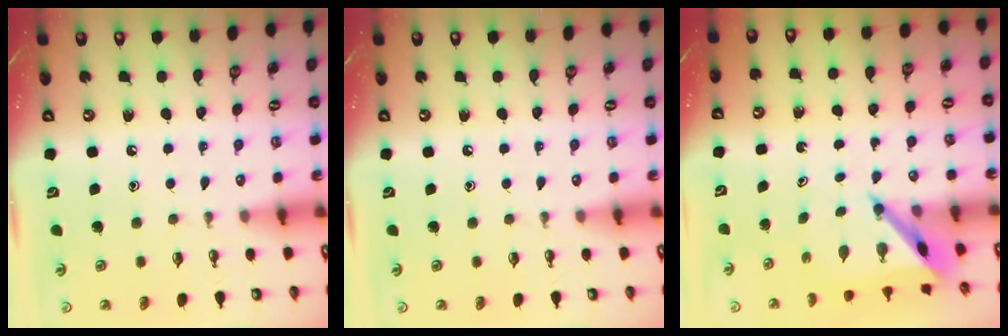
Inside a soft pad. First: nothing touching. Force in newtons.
{"total": 0.0}
{"total": 6.1, "press": 6.1, "slide": 0.5}